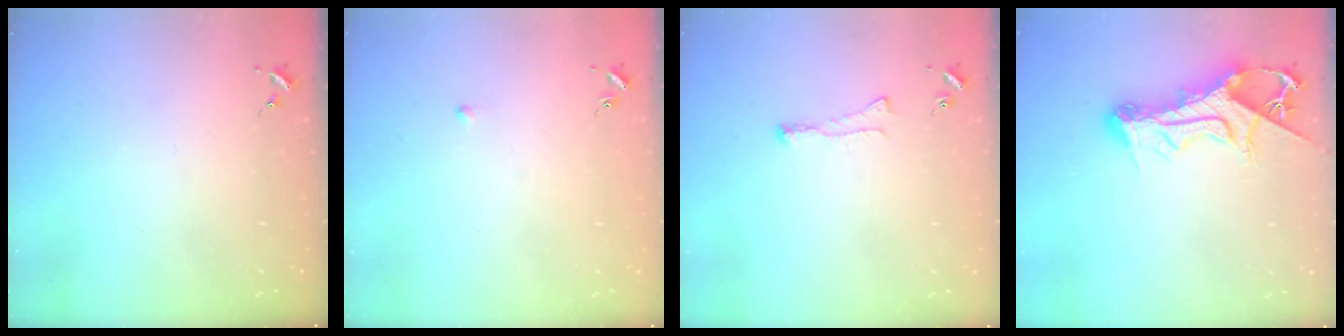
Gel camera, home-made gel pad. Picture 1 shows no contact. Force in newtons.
{"total": 2.6, "press": 2.5, "slide": 0.6}
{"total": 4.1, "press": 4.1, "slide": 0.8}
{"total": 14.1, "press": 14.0, "slide": 1.6}